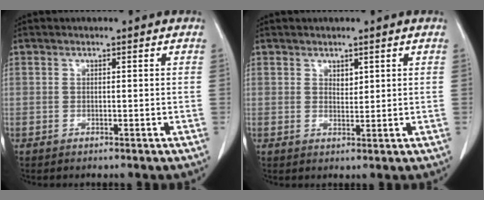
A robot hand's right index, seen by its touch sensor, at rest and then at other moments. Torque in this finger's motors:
{"motor_torque": [0.05, -0.02, 0.00, 0.00]}